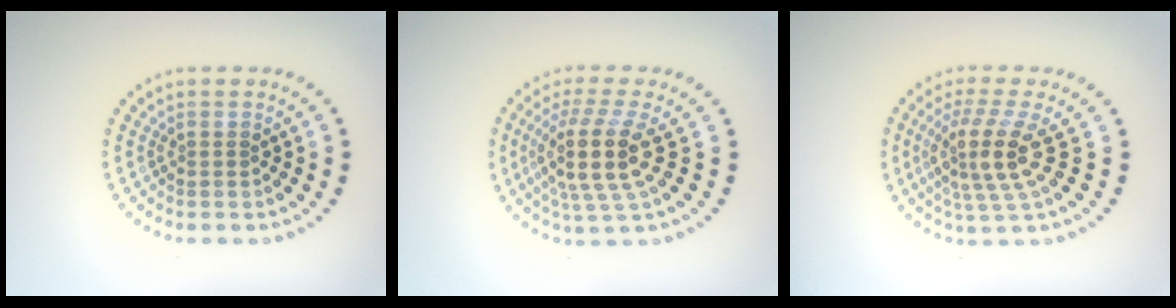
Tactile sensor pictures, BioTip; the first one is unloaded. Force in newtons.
{"total": 4.8, "press": 3.8, "slide": 3.0}
{"total": 4.4, "press": 3.4, "slide": 2.9}